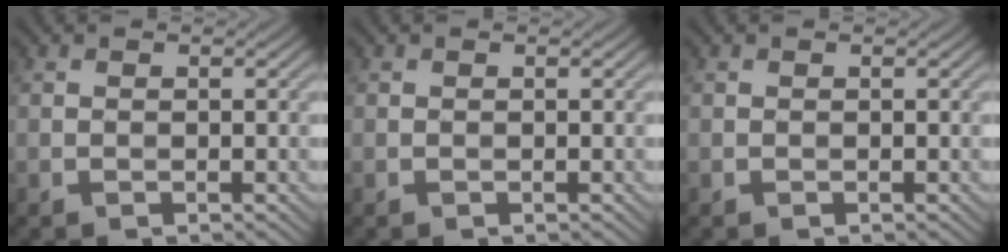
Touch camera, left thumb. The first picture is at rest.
{"total": 0.0}
{"total": 0.0}